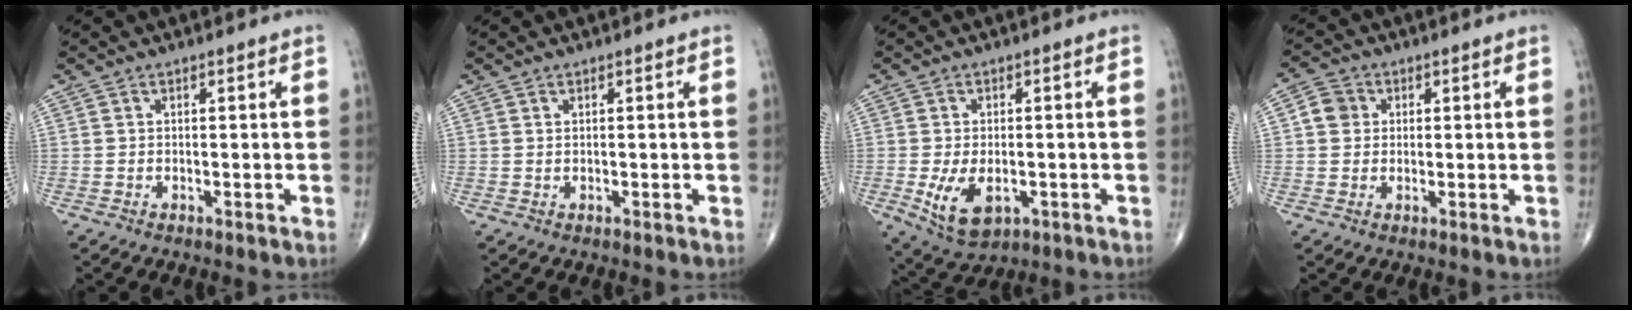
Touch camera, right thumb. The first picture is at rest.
{"total": 0.0}
{"total": 8.1, "force": [-2.1, 4.6, 6.3], "torque": [-0.113, -0.008, -0.024]}
{"total": 4.3, "force": [0.7, 3.9, 1.6], "torque": [-0.016, 0.006, 0.006]}